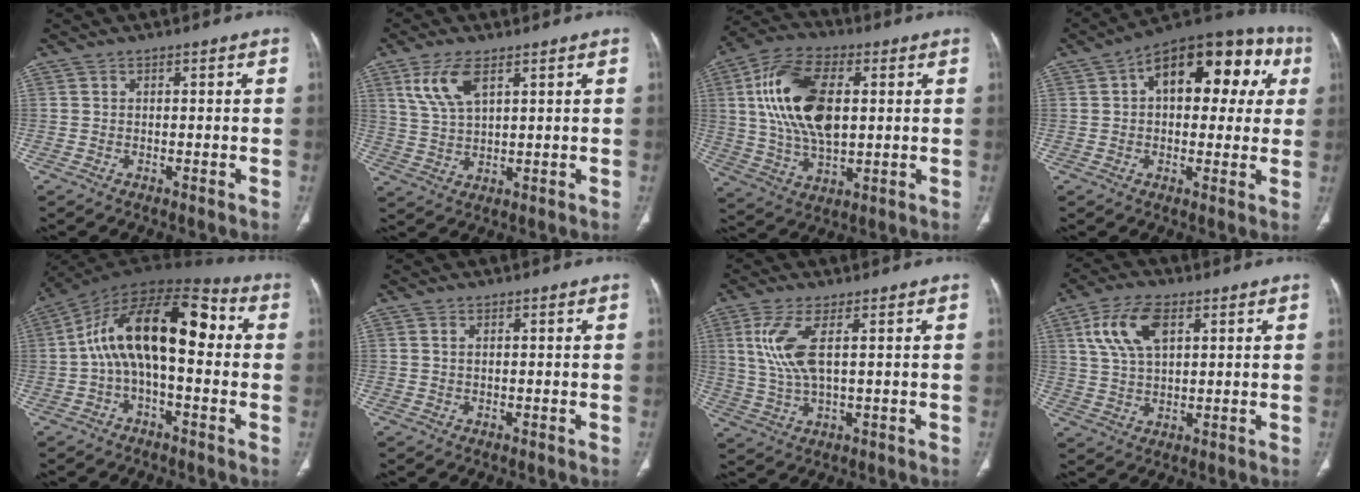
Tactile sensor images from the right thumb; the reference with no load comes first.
{"total": 7.7, "force": [3.9, 3.2, 5.8], "torque": [-0.122, -0.011, 0.085]}
{"total": 18.4, "force": [3.3, 9.9, 15.2], "torque": [-0.288, 0.004, 0.061]}
{"total": 20.6, "force": [5.7, 11.1, 16.4], "torque": [-0.182, 0.039, 0.072]}
{"total": 18.0, "force": [1.0, 8.4, 15.8], "torque": [-0.248, 0.057, 0.006]}
{"total": 0.7, "force": [0.3, 0.2, 0.6], "torque": [-0.017, 0.004, 0.007]}
{"total": 8.2, "force": [2.3, 2.5, 7.4], "torque": [-0.186, -0.007, 0.055]}
{"total": 10.2, "force": [4.0, 5.2, 7.7], "torque": [-0.152, -0.001, 0.079]}